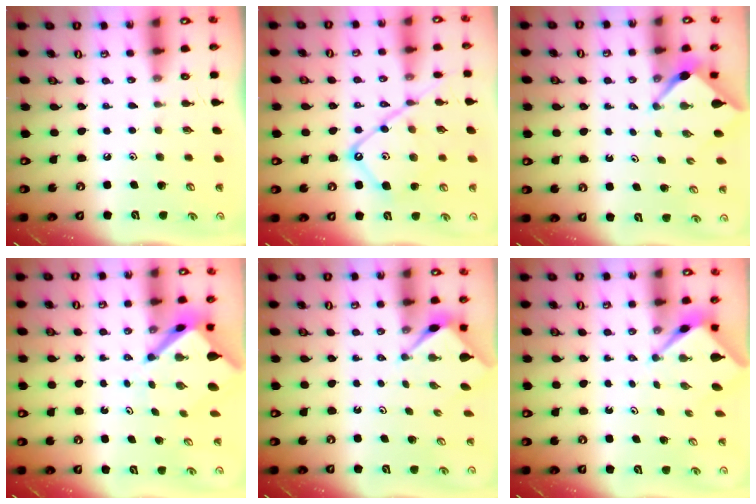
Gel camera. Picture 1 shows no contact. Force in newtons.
{"total": 15.2, "press": 15.1, "slide": 1.3}
{"total": 2.5, "press": 2.5, "slide": 0.3}
{"total": 5.7, "press": 5.6, "slide": 0.6}
{"total": 2.9, "press": 2.9, "slide": 0.2}
{"total": 2.5, "press": 2.5, "slide": 0.1}